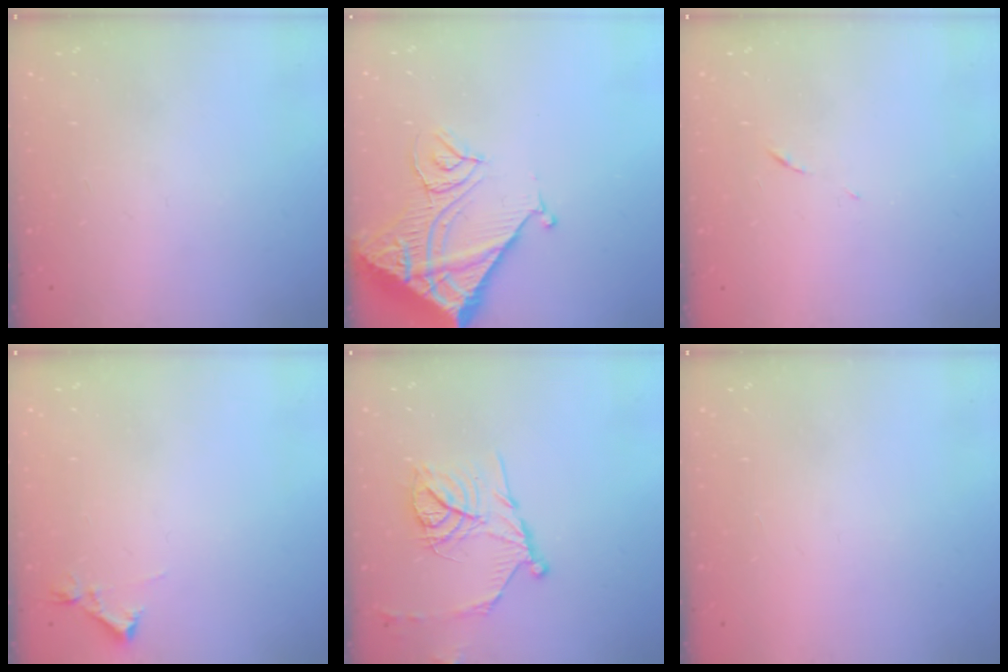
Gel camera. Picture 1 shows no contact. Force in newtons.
{"total": 14.7, "press": 14.6, "slide": 1.7}
{"total": 5.0, "press": 5.0, "slide": 0.3}
{"total": 3.4, "press": 3.3, "slide": 0.7}
{"total": 15.4, "press": 15.3, "slide": 1.5}
{"total": 1.5, "press": 1.5, "slide": 0.1}